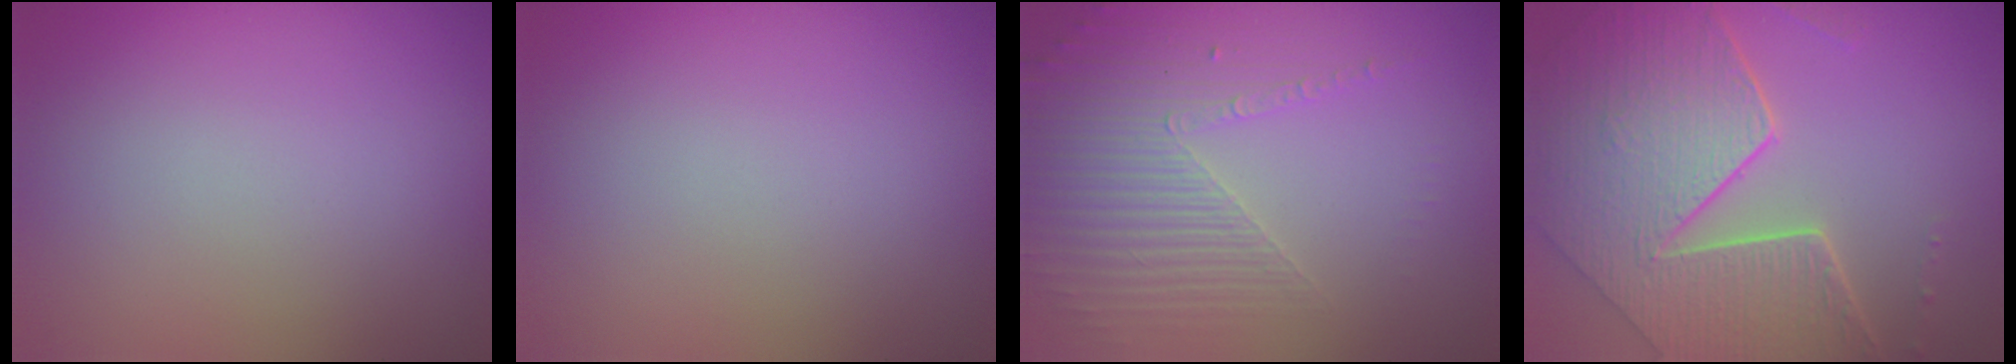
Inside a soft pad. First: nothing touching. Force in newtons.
{"total": 0.0}
{"total": 3.8, "press": 3.3, "slide": 1.9}
{"total": 9.0, "press": 6.4, "slide": 6.4}